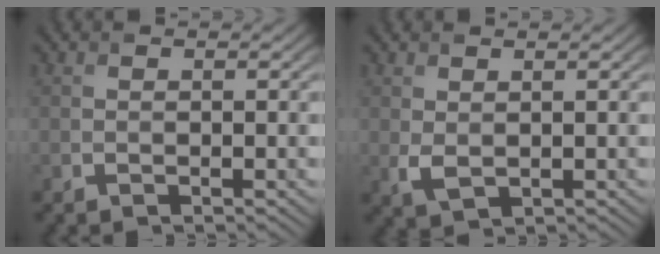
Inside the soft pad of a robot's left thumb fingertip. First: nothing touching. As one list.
[{"total": 1.9, "force": [0.5, 1.2, 1.5], "torque": [-0.038, -0.005, 0.014]}]